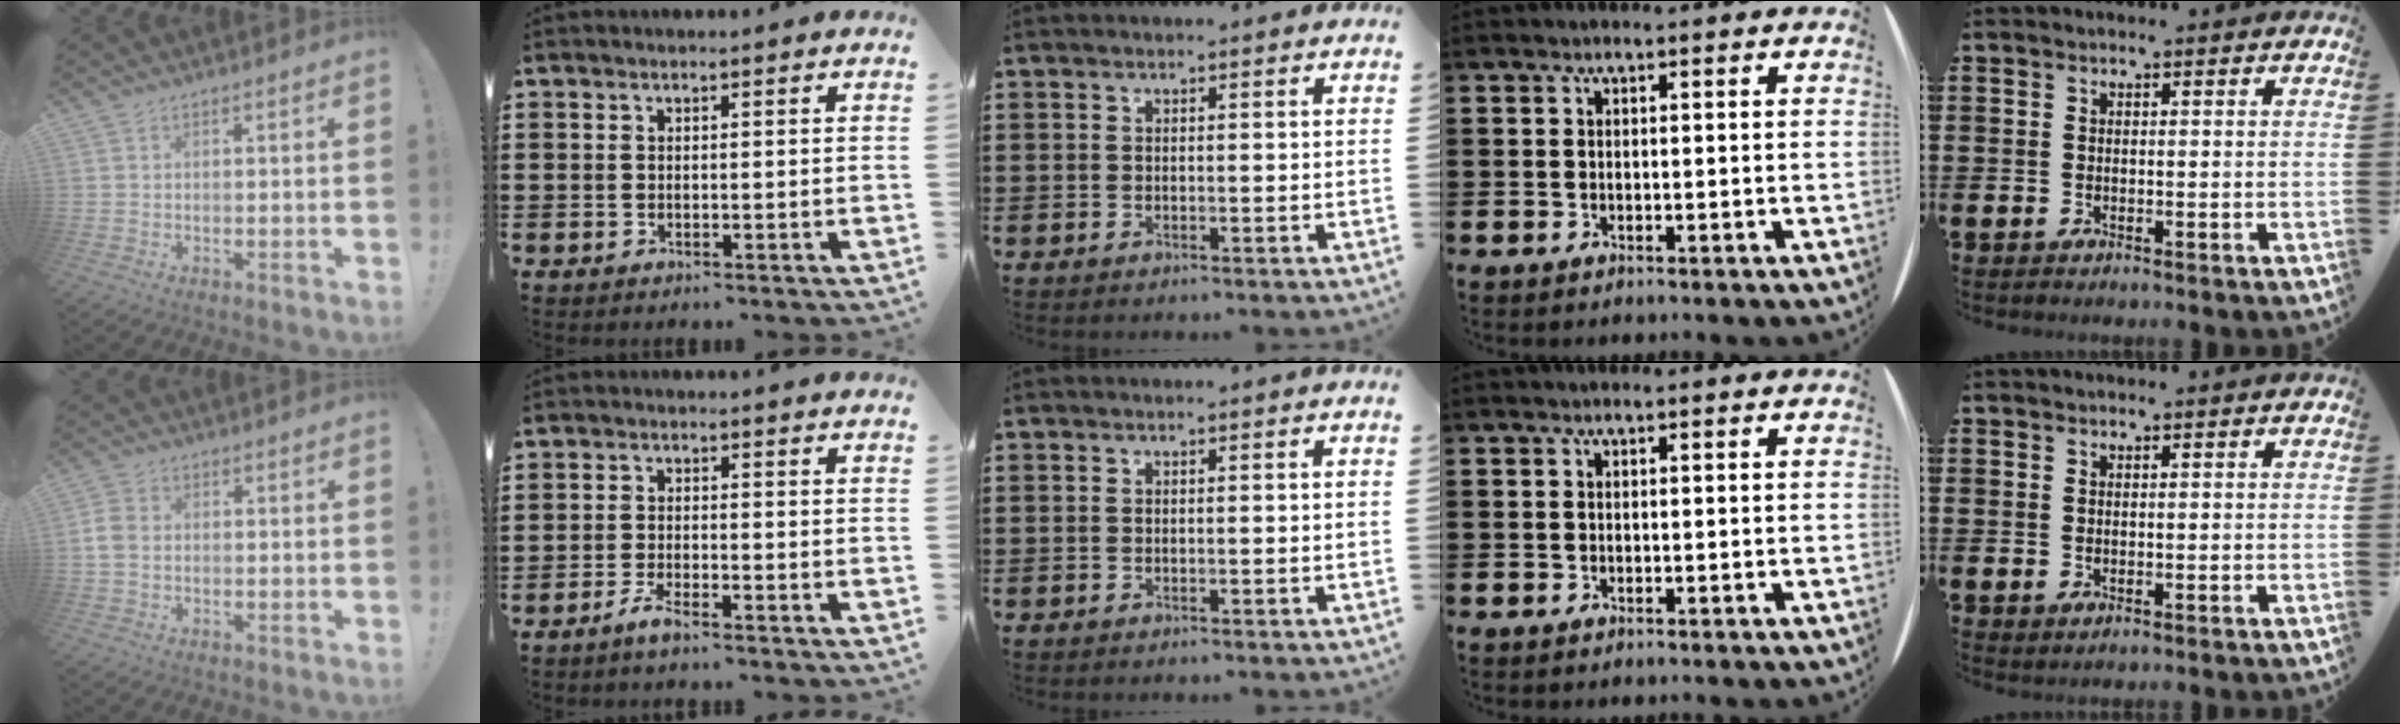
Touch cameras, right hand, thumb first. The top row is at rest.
{"thumb": {"total": 4.4, "force": [-0.3, 3.3, 2.9], "torque": [-0.076, 0.008, -0.006]}, "index": {"total": 2.2, "force": [-1.8, 0.0, 1.2], "torque": [-0.027, -0.001, -0.036]}}